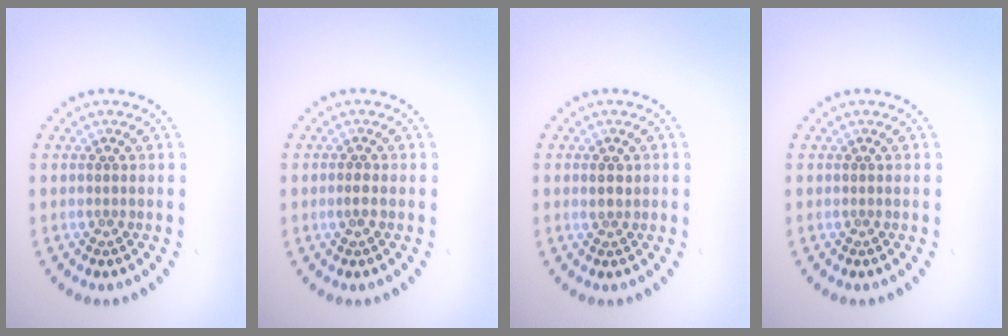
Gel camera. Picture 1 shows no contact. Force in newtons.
{"total": 0.9, "press": 0.9, "slide": 0.3}
{"total": 1.1, "press": 1.1, "slide": 0.4}
{"total": 0.0}